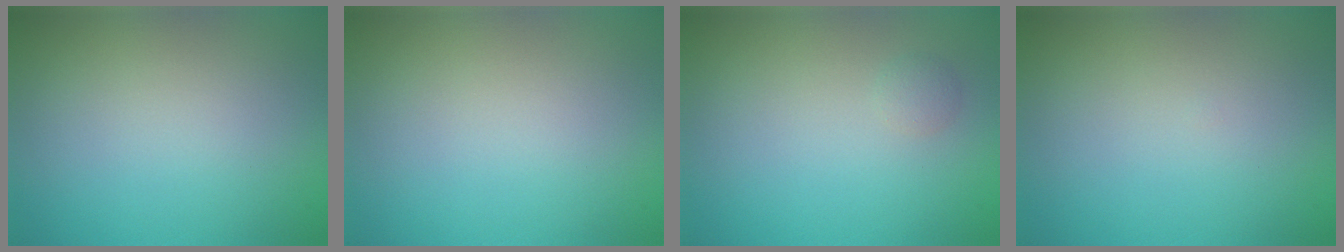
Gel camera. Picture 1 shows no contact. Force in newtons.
{"total": 0.0}
{"total": 0.7, "press": 0.7, "slide": 0.0}
{"total": 0.0}